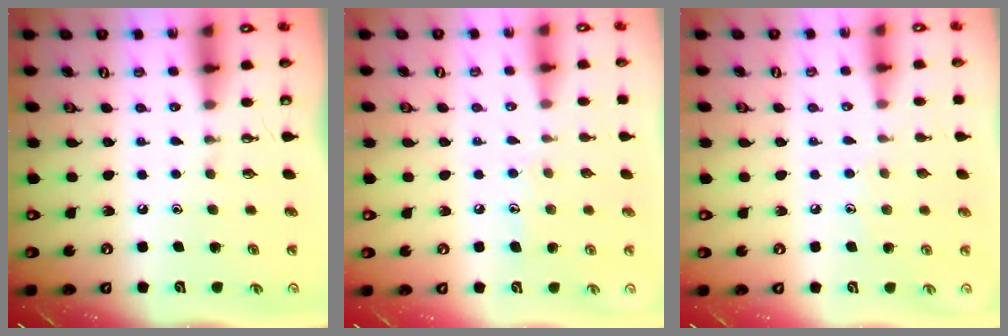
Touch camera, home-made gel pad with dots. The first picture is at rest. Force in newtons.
{"total": 6.0, "press": 6.0, "slide": 0.7}
{"total": 5.3, "press": 5.3, "slide": 0.5}